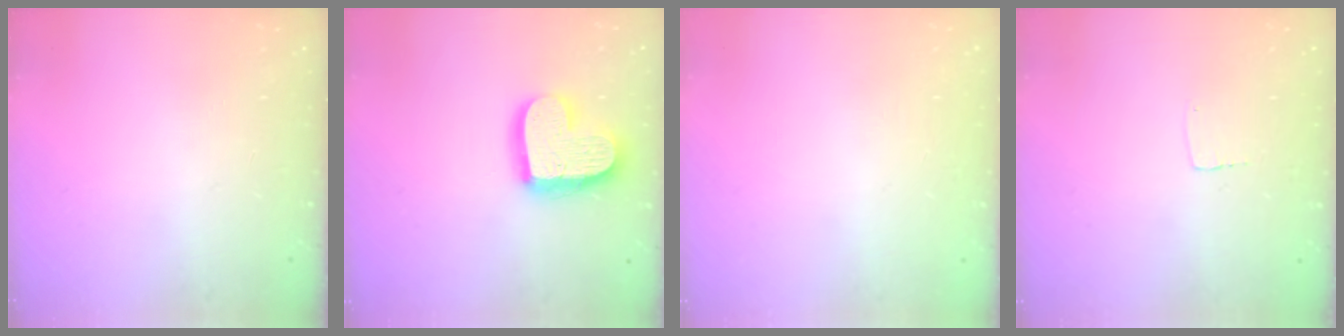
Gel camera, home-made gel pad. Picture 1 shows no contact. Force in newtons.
{"total": 16.4, "press": 16.4, "slide": 1.0}
{"total": 0.0}
{"total": 2.3, "press": 2.3, "slide": 0.1}